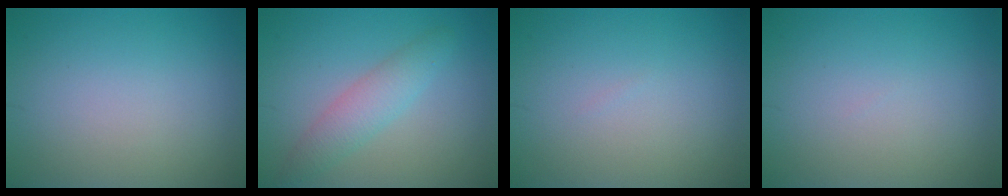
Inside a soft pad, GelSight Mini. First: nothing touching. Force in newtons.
{"total": 2.9, "press": 2.9, "slide": 0.1}
{"total": 0.0}
{"total": 0.0}